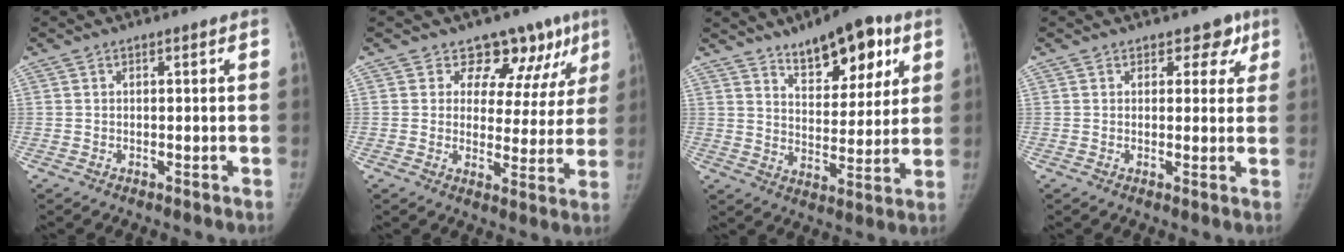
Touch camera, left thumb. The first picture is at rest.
{"total": 11.5, "force": [8.1, 7.4, 3.2], "torque": [0.019, -0.034, 0.085]}
{"total": 14.1, "force": [8.5, 6.3, 9.3], "torque": [-0.091, -0.038, 0.130]}
{"total": 4.0, "force": [2.4, 2.9, 1.3], "torque": [0.026, -0.006, 0.023]}